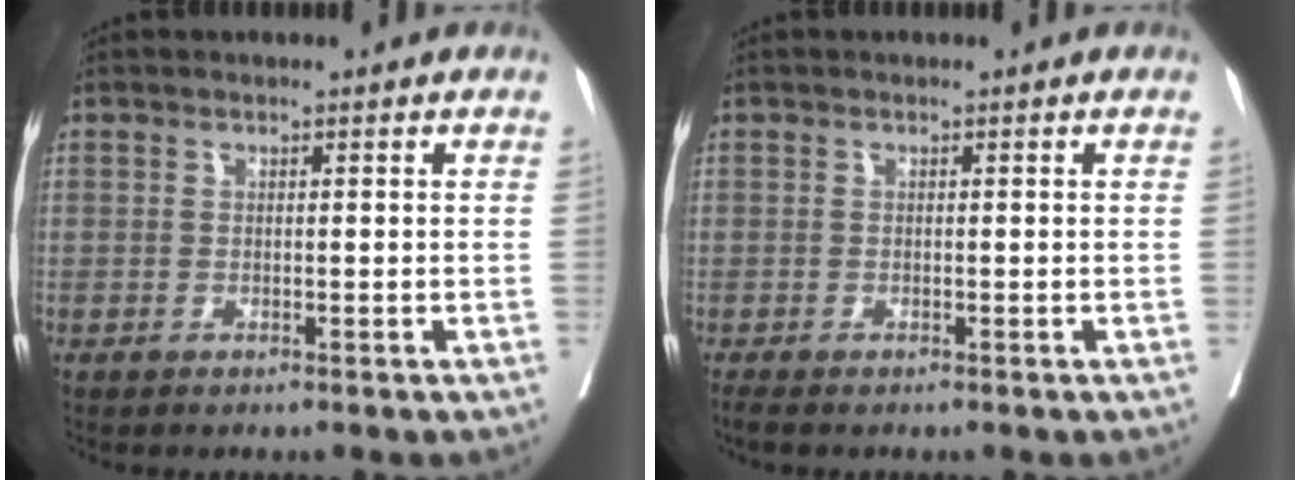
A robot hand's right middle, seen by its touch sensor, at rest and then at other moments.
{"total": 1.4, "force": [-1.2, 0.2, 0.6], "torque": [-0.018, -0.008, -0.022]}